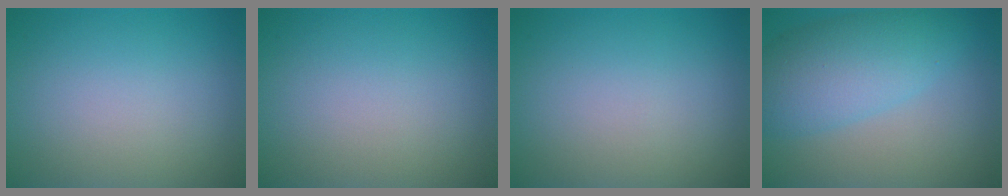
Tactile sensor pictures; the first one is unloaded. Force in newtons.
{"total": 0.0}
{"total": 0.0}
{"total": 6.1, "press": 6.1, "slide": 0.1}